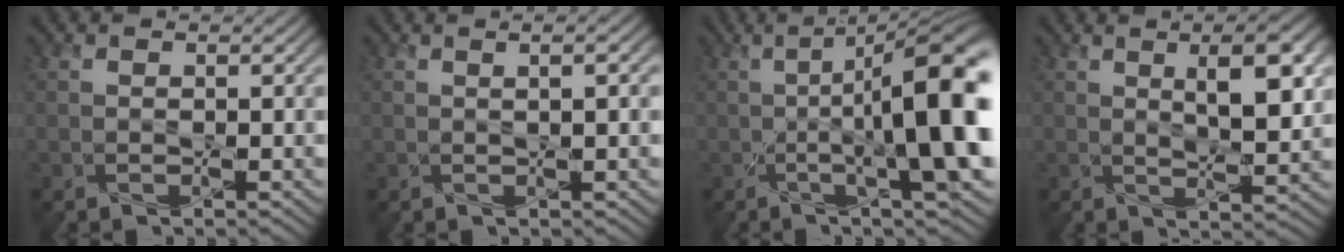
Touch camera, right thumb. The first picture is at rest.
{"total": 2.6, "force": [0.6, 0.3, 2.5], "torque": [-0.032, 0.006, 0.008]}
{"total": 13.6, "force": [-0.3, 3.2, 13.2], "torque": [-0.175, 0.006, -0.008]}
{"total": 6.7, "force": [2.3, 2.1, 6.0], "torque": [-0.089, 0.007, 0.030]}